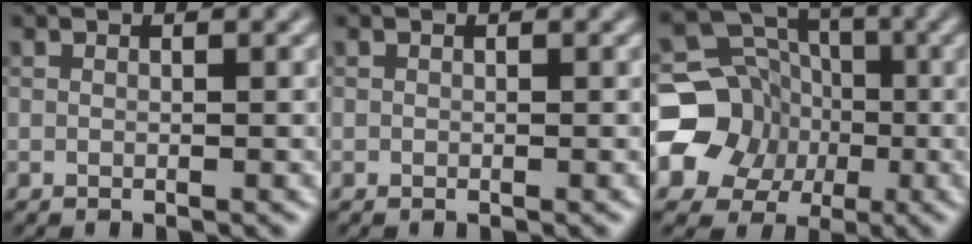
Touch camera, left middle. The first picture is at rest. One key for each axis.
{"total": 0.0}
{"total": 12.5, "fx": -2.3, "fy": 11.5, "fz": 4.1, "tx": -0.090, "ty": 0.000, "tz": -0.057}